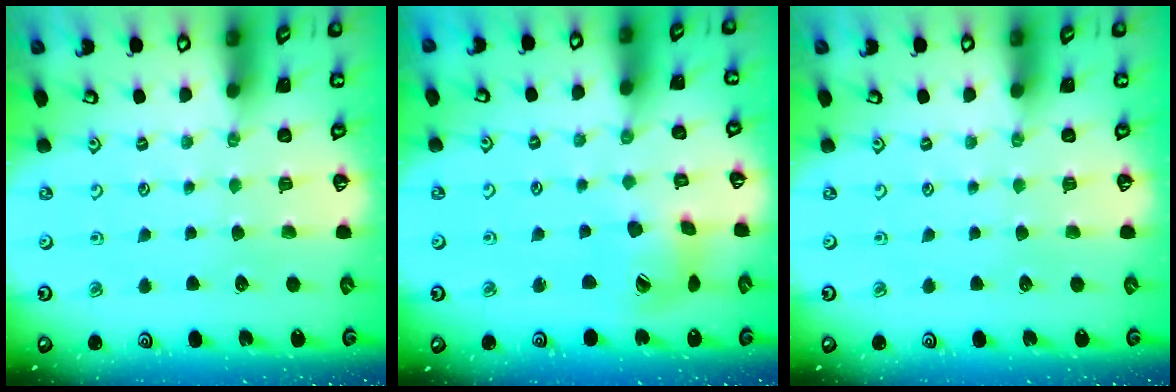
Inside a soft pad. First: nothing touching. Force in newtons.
{"total": 10.3, "press": 10.2, "slide": 1.3}
{"total": 0.0}